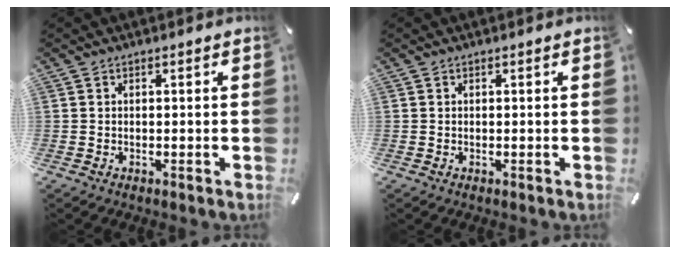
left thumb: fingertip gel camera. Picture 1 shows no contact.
{"total": 0.0}